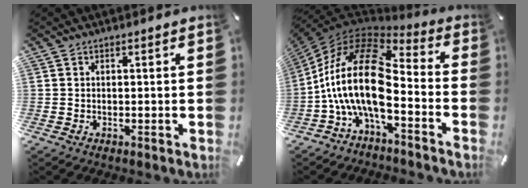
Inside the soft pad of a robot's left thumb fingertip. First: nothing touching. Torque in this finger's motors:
{"motor_torque": [0.14, 3.36, 2.77, 0.00, 1.02]}